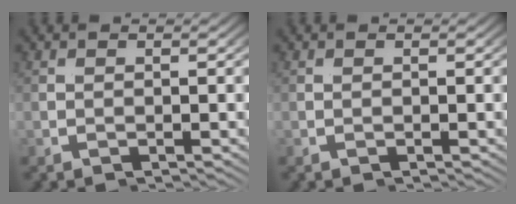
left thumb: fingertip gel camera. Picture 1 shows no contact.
{"total": 0.0}